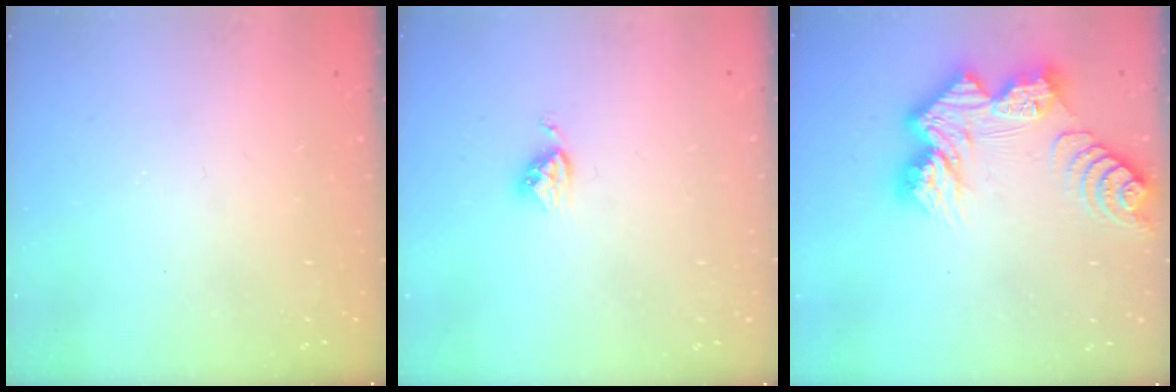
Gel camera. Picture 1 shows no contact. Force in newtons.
{"total": 3.8, "press": 3.8, "slide": 0.4}
{"total": 15.7, "press": 15.6, "slide": 1.4}